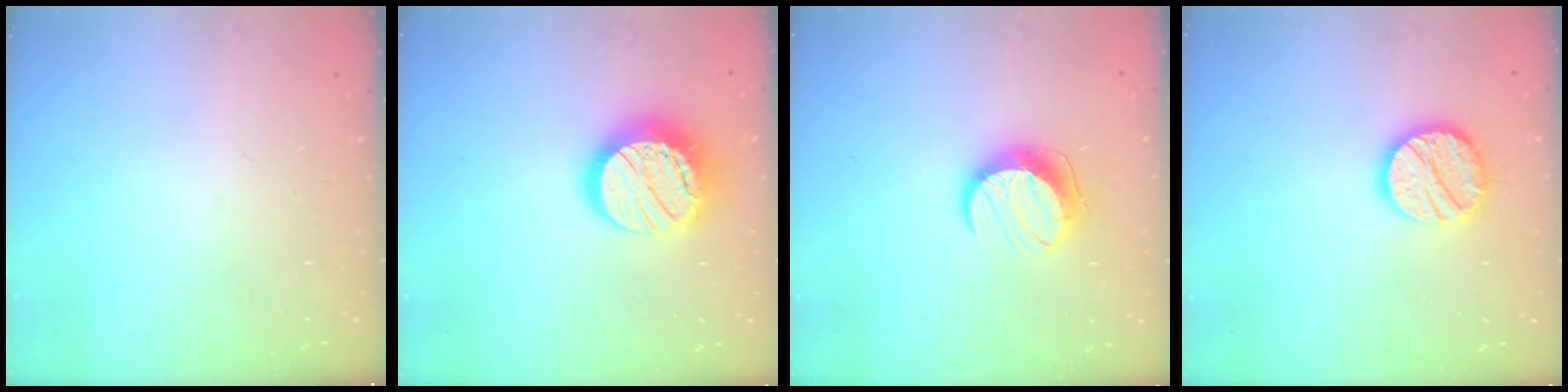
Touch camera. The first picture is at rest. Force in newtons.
{"total": 17.5, "press": 17.5, "slide": 1.2}
{"total": 10.5, "press": 10.5, "slide": 0.4}
{"total": 14.4, "press": 14.3, "slide": 1.2}